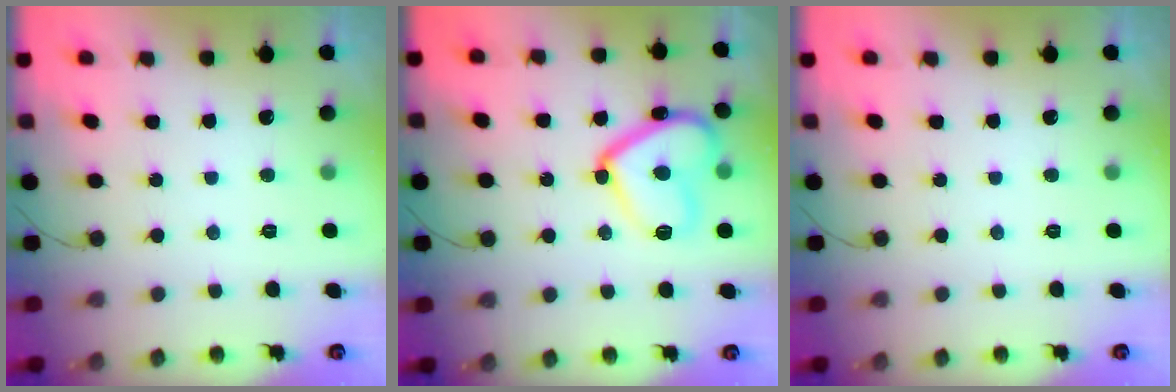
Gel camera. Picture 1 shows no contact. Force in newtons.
{"total": 16.1, "press": 16.0, "slide": 1.5}
{"total": 0.0}